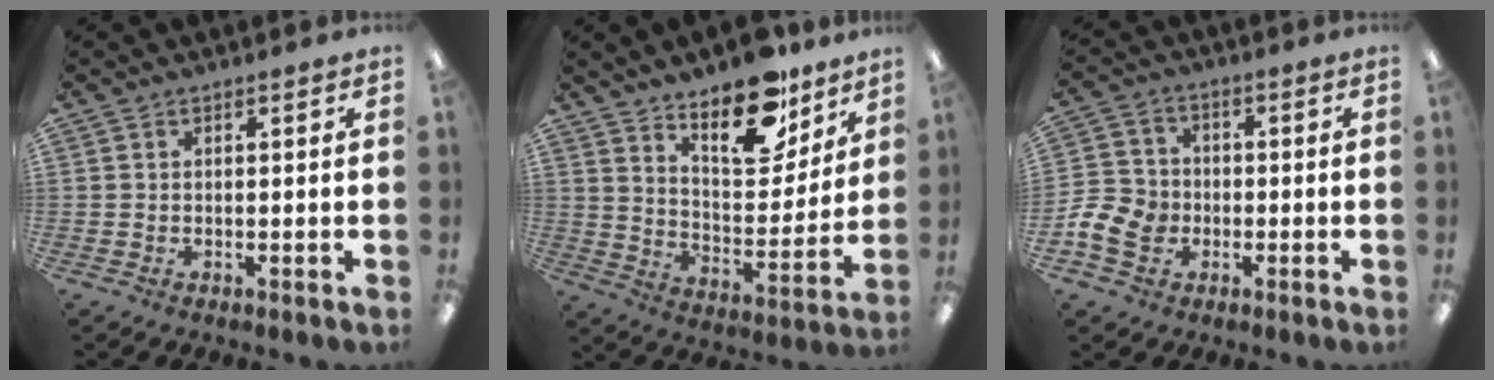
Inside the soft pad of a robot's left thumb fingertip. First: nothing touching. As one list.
[{"total": 17.4, "force": [13.1, 7.4, 8.8], "torque": [-0.125, -0.085, 0.226]}, {"total": 8.3, "force": [-2.7, 6.9, 3.8], "torque": [-0.090, 0.021, -0.046]}]